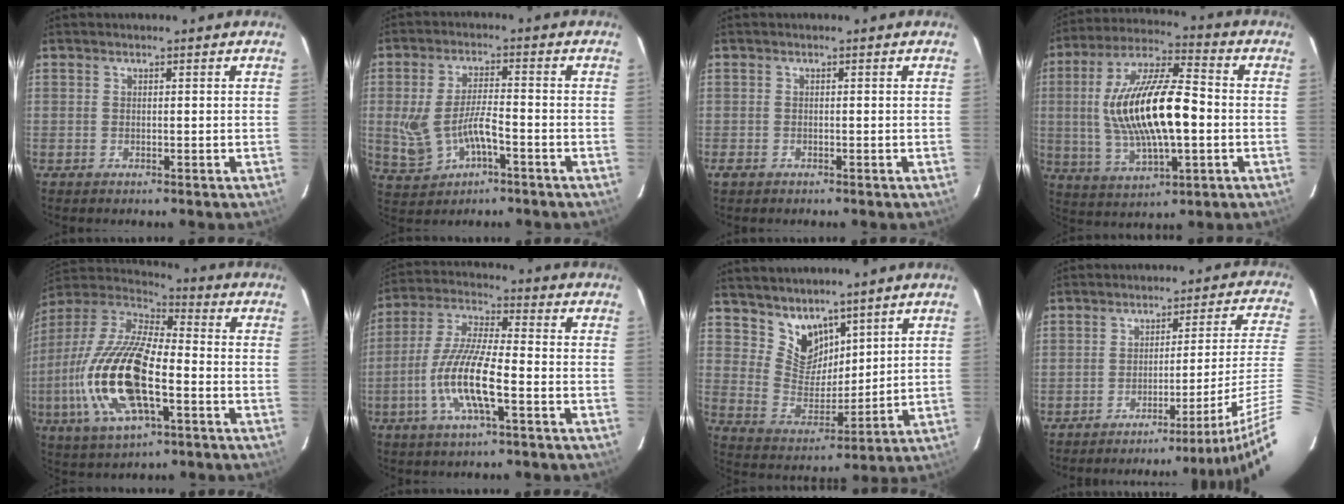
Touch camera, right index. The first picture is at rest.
{"total": 8.5, "force": [-2.7, 3.6, 7.2], "torque": [-0.156, -0.002, -0.035]}
{"total": 1.2, "force": [-0.8, 0.9, 0.3], "torque": [-0.009, -0.001, -0.015]}
{"total": 19.5, "force": [-0.6, 6.8, 18.2], "torque": [-0.353, 0.008, -0.006]}
{"total": 21.9, "force": [-5.7, 8.3, 19.4], "torque": [-0.408, -0.022, -0.108]}
{"total": 12.6, "force": [-4.3, 2.3, 11.6], "torque": [-0.242, -0.006, -0.086]}
{"total": 8.7, "force": [6.5, 5.1, 2.7], "torque": [-0.042, -0.001, 0.136]}
{"total": 16.3, "force": [-11.1, -2.0, 11.8], "torque": [-0.147, -0.026, -0.146]}